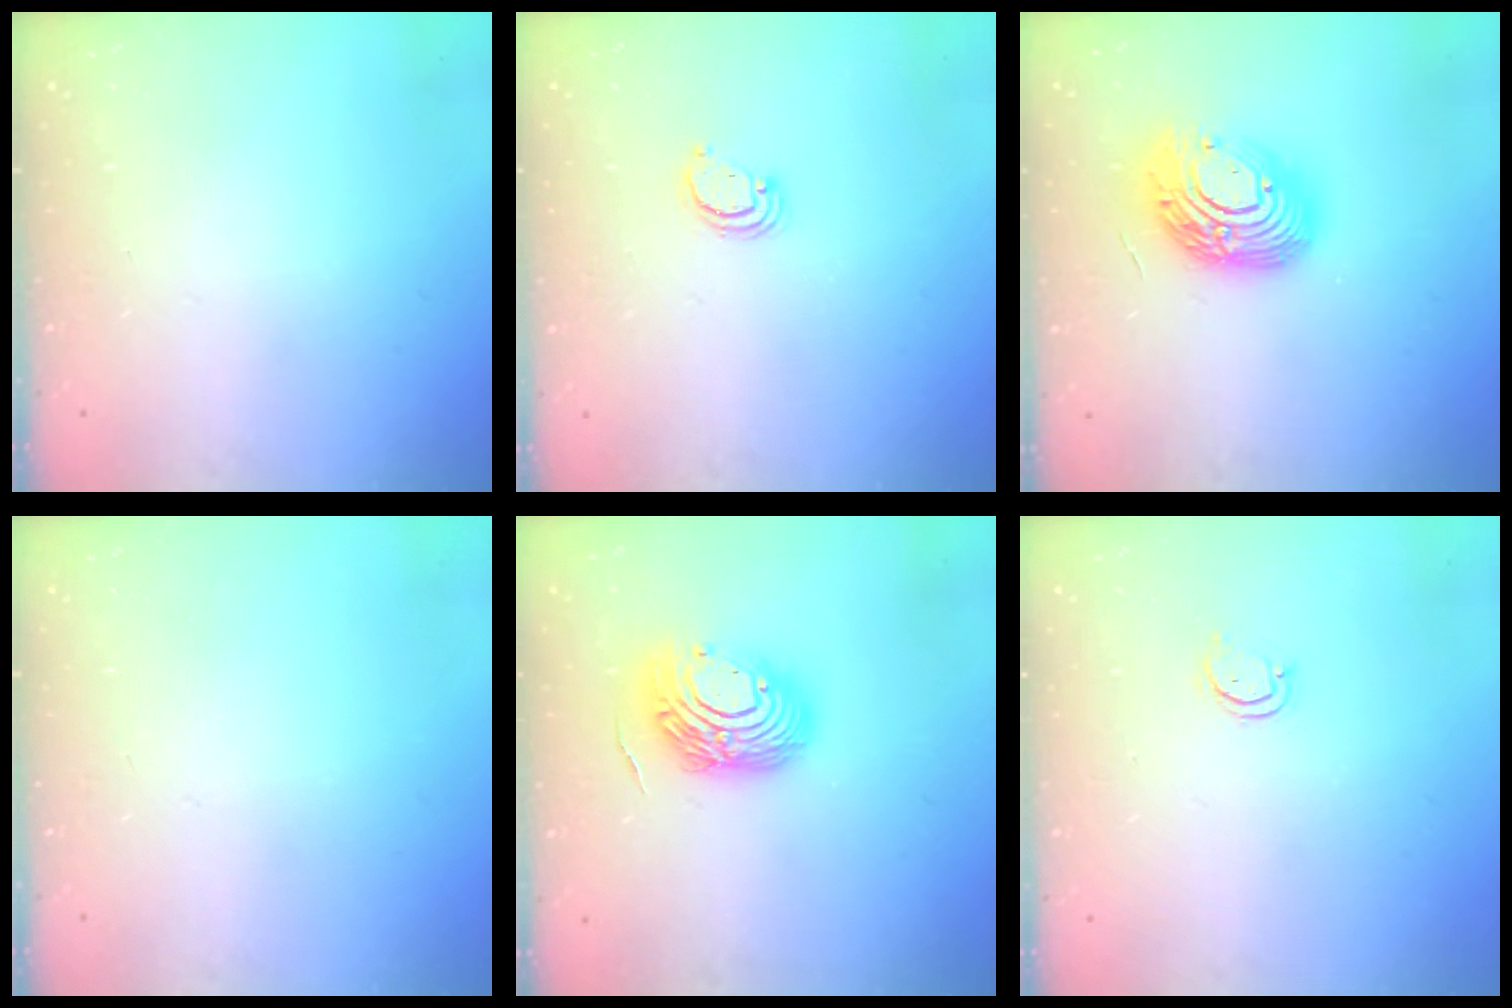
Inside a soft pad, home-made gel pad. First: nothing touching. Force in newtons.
{"total": 2.6, "press": 2.6, "slide": 0.2}
{"total": 15.7, "press": 15.7, "slide": 1.1}
{"total": 0.0}
{"total": 13.3, "press": 13.1, "slide": 2.3}
{"total": 2.7, "press": 2.6, "slide": 0.3}